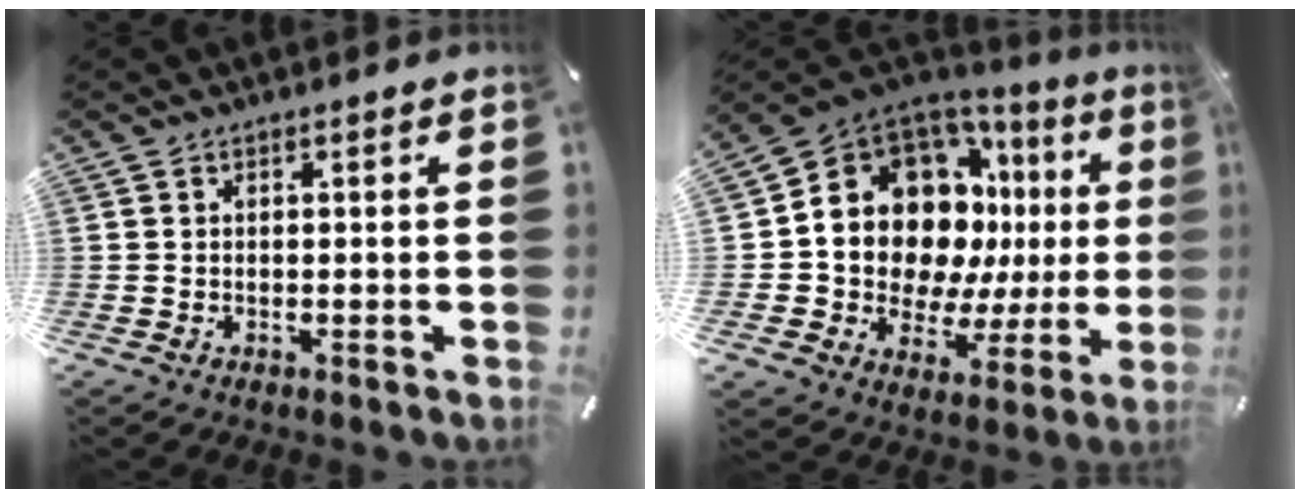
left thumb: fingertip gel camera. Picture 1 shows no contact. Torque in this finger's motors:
{"motor_torque": [1.68, 1.57, 0.65, -0.12, 0.57]}